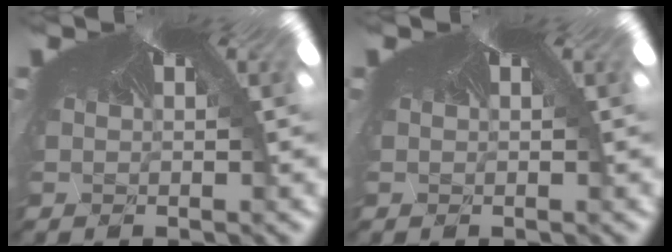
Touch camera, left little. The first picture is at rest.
{"total": 0.0}